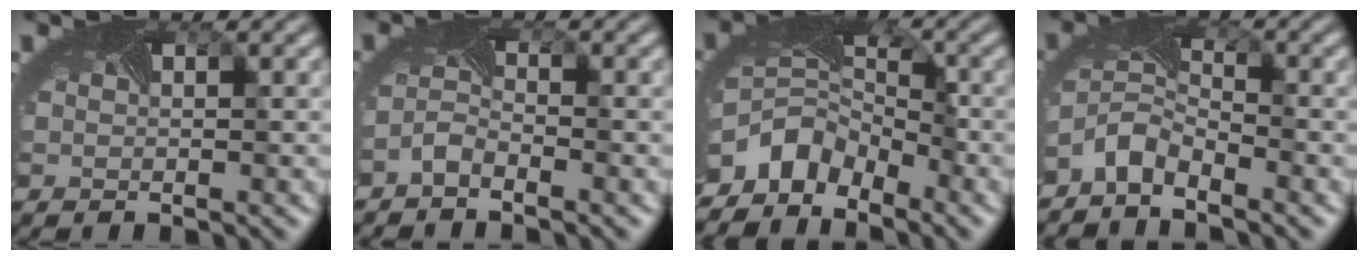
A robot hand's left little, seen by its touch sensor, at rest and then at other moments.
{"total": 1.7, "force": [-1.7, 0.2, 0.4], "torque": [-0.020, 0.000, -0.038]}
{"total": 5.9, "force": [-4.4, 3.4, 1.9], "torque": [-0.035, -0.013, -0.085]}
{"total": 3.5, "force": [-3.1, 1.2, 1.1], "torque": [-0.036, -0.007, -0.072]}